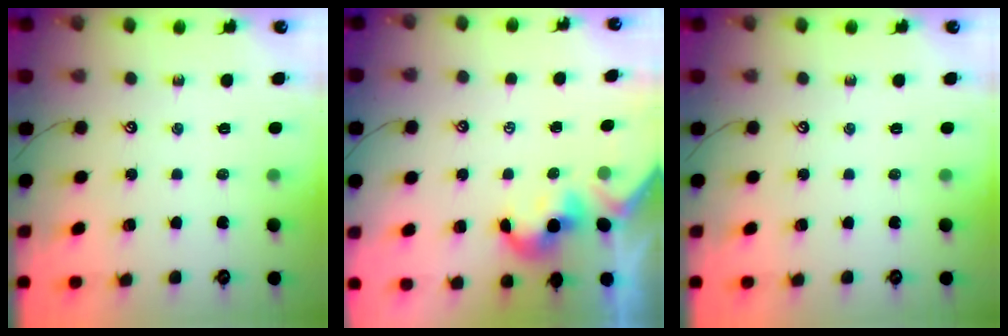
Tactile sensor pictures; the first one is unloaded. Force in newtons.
{"total": 1.1, "press": 1.0, "slide": 0.5}
{"total": 0.0}